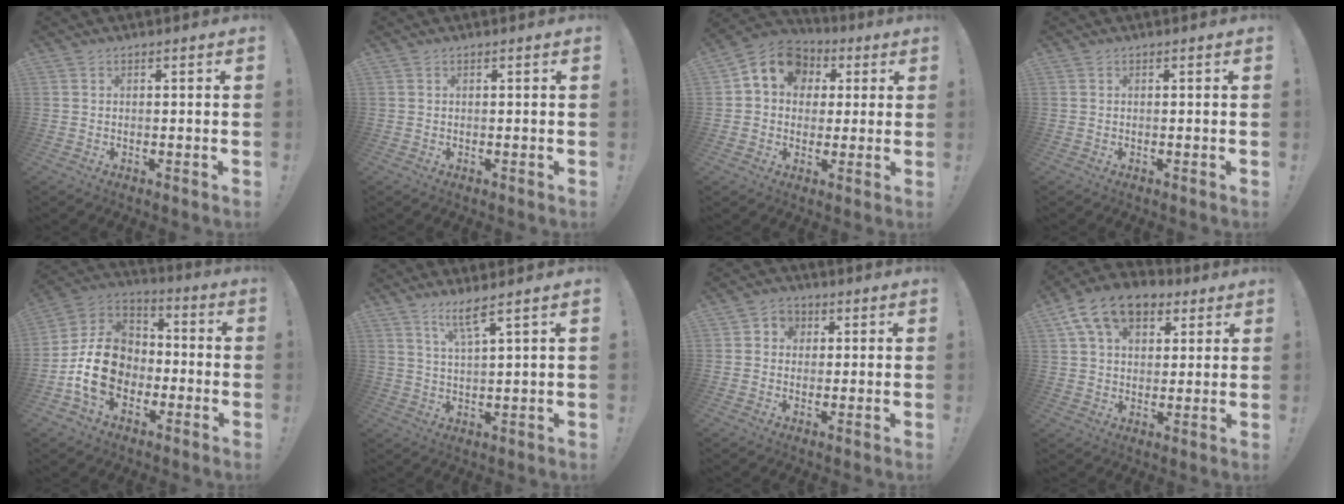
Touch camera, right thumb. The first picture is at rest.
{"total": 0.0}
{"total": 10.7, "force": [3.3, 8.9, 4.8], "torque": [-0.062, -0.013, 0.065]}
{"total": 0.0}
{"total": 17.1, "force": [-4.4, 13.1, 10.1], "torque": [-0.181, 0.030, -0.069]}
{"total": 6.4, "force": [4.3, 0.2, 4.7], "torque": [-0.082, -0.017, 0.070]}
{"total": 4.3, "force": [0.6, 4.0, 1.2], "torque": [-0.007, -0.001, 0.009]}
{"total": 14.8, "force": [7.1, 9.6, 8.7], "torque": [-0.146, -0.024, 0.134]}